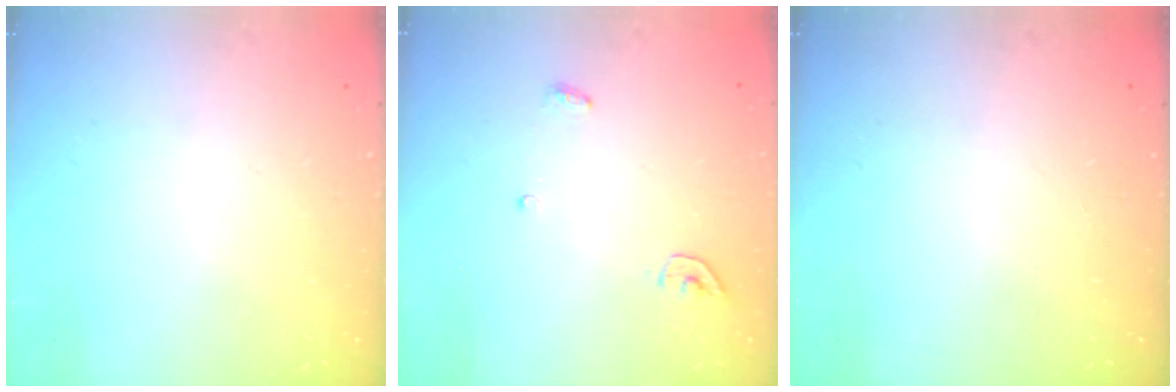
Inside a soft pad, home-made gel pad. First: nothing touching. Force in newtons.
{"total": 3.7, "press": 3.7, "slide": 0.3}
{"total": 0.0}